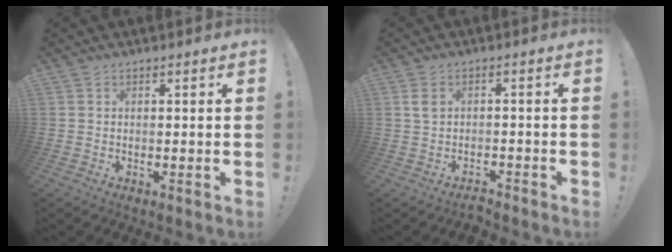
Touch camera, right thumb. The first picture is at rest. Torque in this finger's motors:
{"motor_torque": [-0.24, -0.13, 0.05, 0.14, 0.02]}